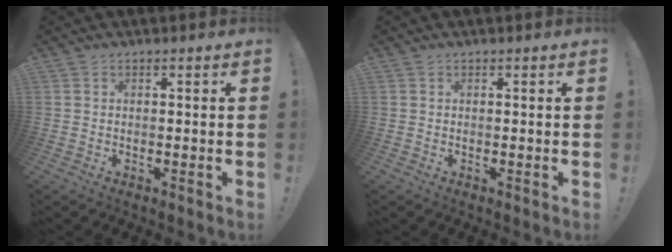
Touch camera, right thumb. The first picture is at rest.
{"total": 0.0}